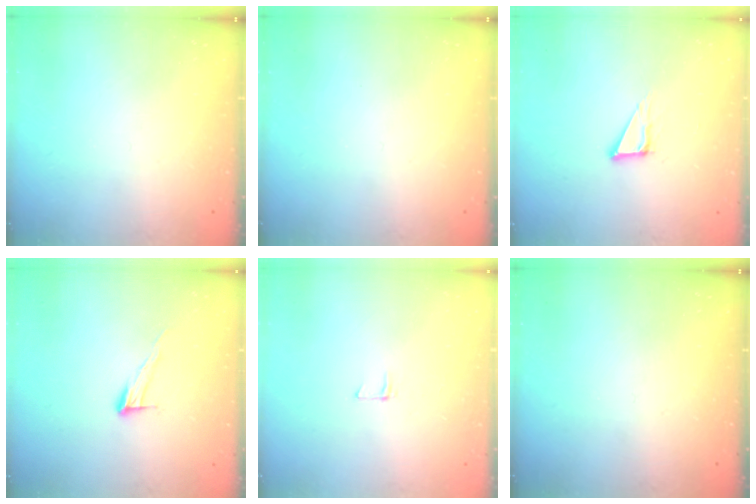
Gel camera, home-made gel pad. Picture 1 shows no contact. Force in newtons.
{"total": 0.0}
{"total": 5.0, "press": 5.0, "slide": 0.2}
{"total": 6.7, "press": 6.7, "slide": 0.4}
{"total": 5.1, "press": 5.1, "slide": 0.4}
{"total": 0.0}